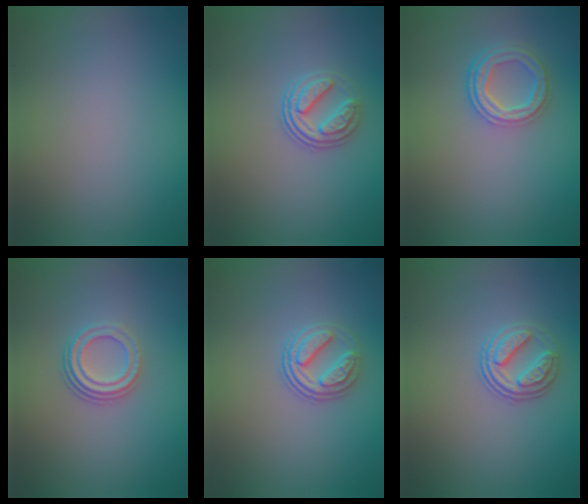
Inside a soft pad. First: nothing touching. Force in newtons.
{"total": 2.9, "press": 2.6, "slide": 1.3}
{"total": 3.8, "press": 2.9, "slide": 2.4}
{"total": 3.1, "press": 2.3, "slide": 2.2}
{"total": 2.9, "press": 2.6, "slide": 1.3}
{"total": 2.7, "press": 2.5, "slide": 1.0}